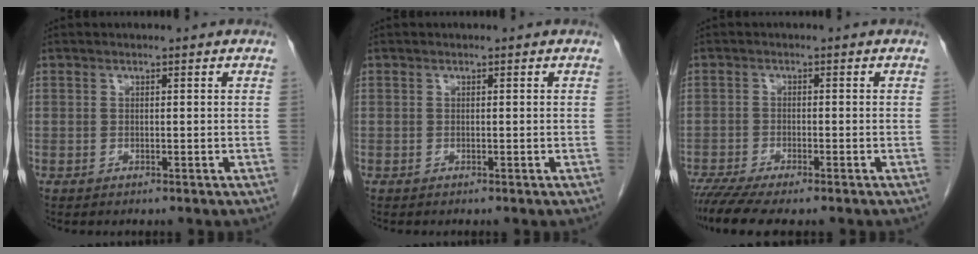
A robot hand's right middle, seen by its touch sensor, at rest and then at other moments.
{"total": 0.0}
{"total": 6.4, "force": [-5.2, 0.7, 3.7], "torque": [-0.061, -0.014, -0.086]}